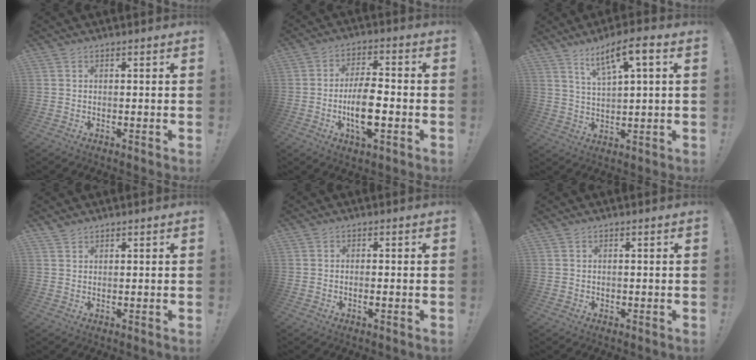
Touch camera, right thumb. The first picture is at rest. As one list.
[{"total": 11.4, "force": [-3.1, 4.3, 10.1], "torque": [-0.196, 0.004, -0.056]}, {"total": 8.8, "force": [4.4, 1.7, 7.4], "torque": [-0.121, -0.018, 0.072]}, {"total": 1.5, "force": [1.4, 0.5, 0.2], "torque": [-0.004, -0.008, 0.026]}, {"total": 1.5, "force": [-0.5, 0.3, 1.4], "torque": [-0.023, 0.000, -0.009]}, {"total": 0.5, "force": [0.1, 0.5, 0.0], "torque": [-0.007, 0.005, 0.003]}]